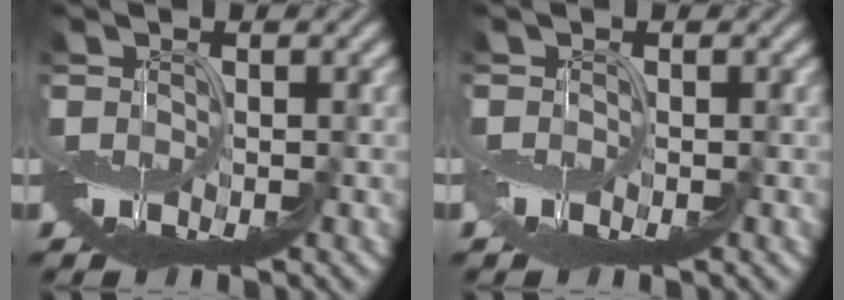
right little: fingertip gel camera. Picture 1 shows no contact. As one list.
[{"total": 0.6, "force": [0.0, -0.3, -0.4], "torque": [0.009, 0.002, -0.002]}]